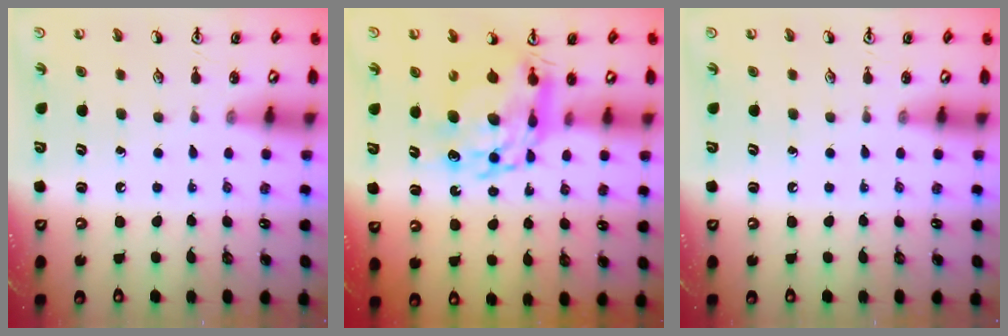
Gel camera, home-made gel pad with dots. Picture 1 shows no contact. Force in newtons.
{"total": 13.1, "press": 13.0, "slide": 1.3}
{"total": 0.0}